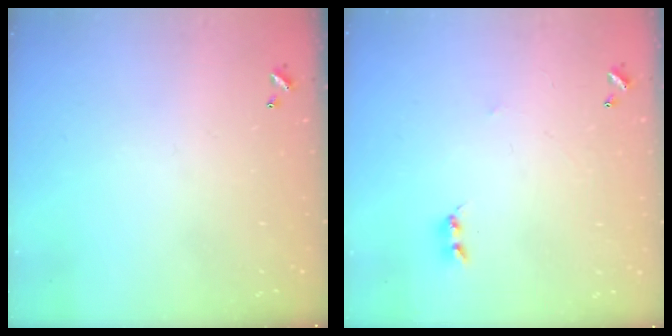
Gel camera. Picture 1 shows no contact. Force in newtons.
{"total": 1.6, "press": 1.6, "slide": 0.4}